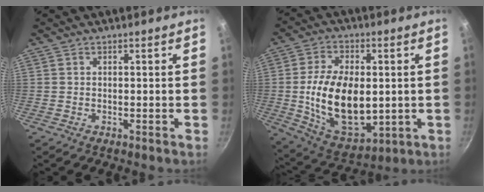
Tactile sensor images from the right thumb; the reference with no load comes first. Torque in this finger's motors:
{"motor_torque": [-0.25, 1.24, 1.94, -0.05, 0.18]}